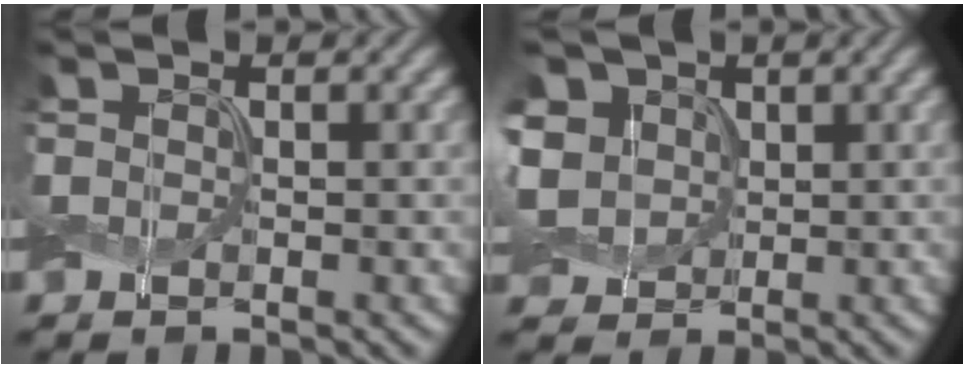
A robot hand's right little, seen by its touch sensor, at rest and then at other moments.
{"total": 5.9, "force": [1.5, 4.8, 3.0], "torque": [-0.098, 0.029, 0.018]}